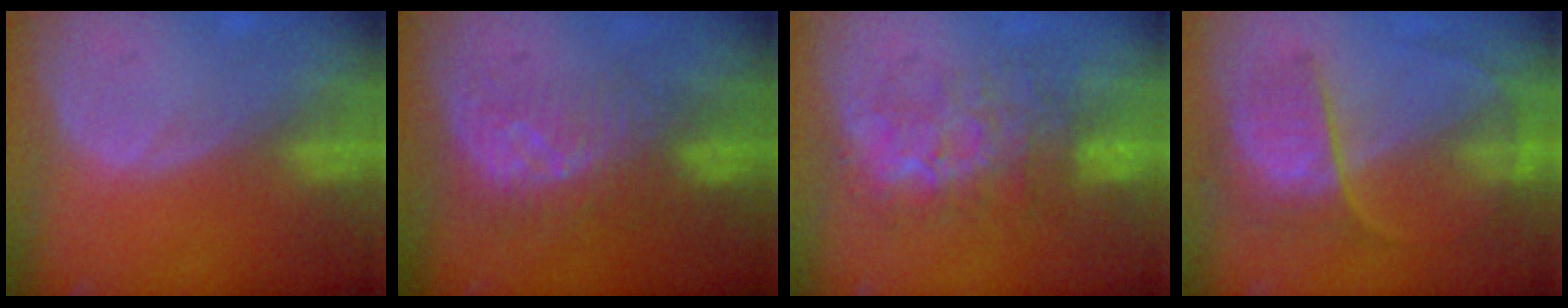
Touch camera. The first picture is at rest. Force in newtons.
{"total": 8.3, "press": 7.3, "slide": 4.0}
{"total": 8.2, "press": 7.9, "slide": 2.3}
{"total": 6.7, "press": 6.6, "slide": 1.5}